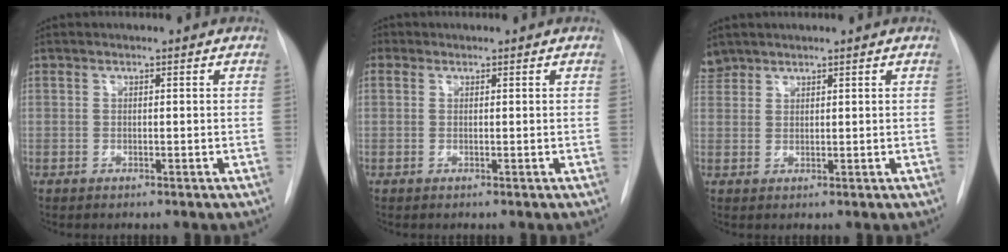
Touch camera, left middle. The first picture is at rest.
{"total": 1.5, "force": [0.7, 1.3, 0.5], "torque": [-0.010, 0.010, 0.010]}
{"total": 2.5, "force": [2.3, 0.9, -0.2], "torque": [0.002, 0.015, 0.047]}